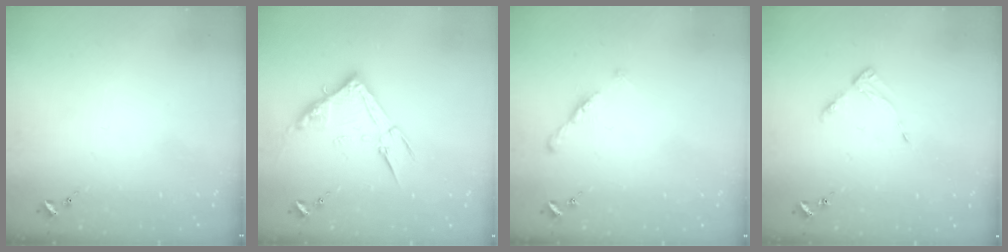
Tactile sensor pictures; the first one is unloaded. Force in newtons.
{"total": 13.8, "press": 13.8, "slide": 0.8}
{"total": 5.3, "press": 5.2, "slide": 0.6}
{"total": 4.9, "press": 4.8, "slide": 0.6}